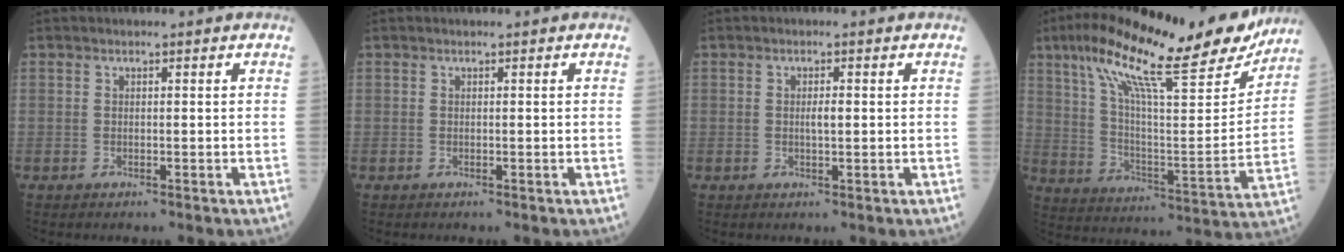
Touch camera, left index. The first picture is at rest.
{"total": 0.0}
{"total": 1.5, "force": [0.0, 0.3, 1.5], "torque": [-0.027, -0.001, -0.001]}
{"total": 24.2, "force": [18.4, 3.4, 15.4], "torque": [-0.257, 0.012, 0.280]}